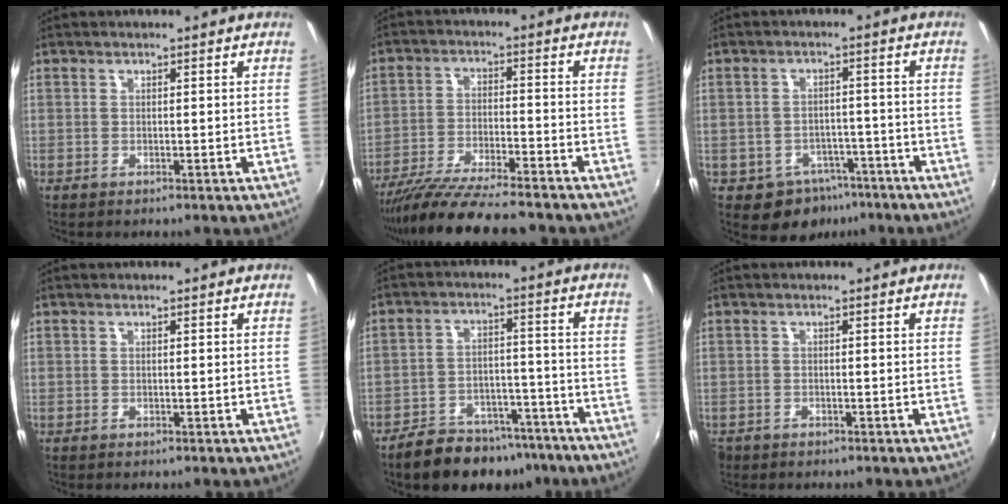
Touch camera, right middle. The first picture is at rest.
{"total": 14.6, "force": [-12.7, 1.4, 7.1], "torque": [-0.148, -0.036, -0.215]}
{"total": 8.0, "force": [-4.9, 5.8, 2.3], "torque": [-0.052, 0.014, -0.052]}
{"total": 0.0}
{"total": 14.7, "force": [-11.8, 6.6, 5.8], "torque": [-0.122, 0.008, -0.158]}
{"total": 1.7, "force": [-1.1, 1.2, 0.4], "torque": [-0.012, -0.004, -0.020]}